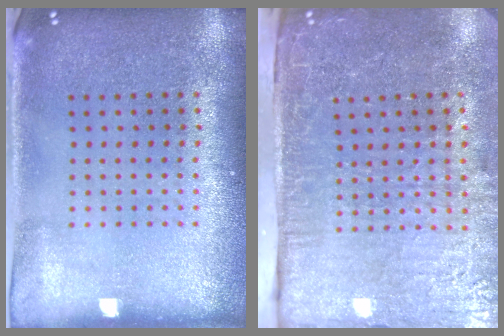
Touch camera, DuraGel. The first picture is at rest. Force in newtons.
{"total": 5.0, "press": 4.1, "slide": 3.0}